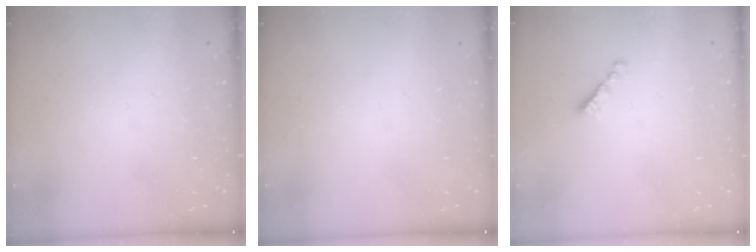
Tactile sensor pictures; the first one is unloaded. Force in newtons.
{"total": 0.0}
{"total": 2.7, "press": 2.6, "slide": 0.8}